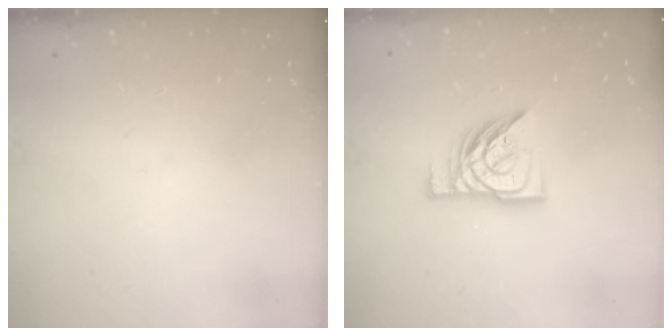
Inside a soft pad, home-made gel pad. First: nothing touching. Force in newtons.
{"total": 12.8, "press": 12.7, "slide": 1.5}